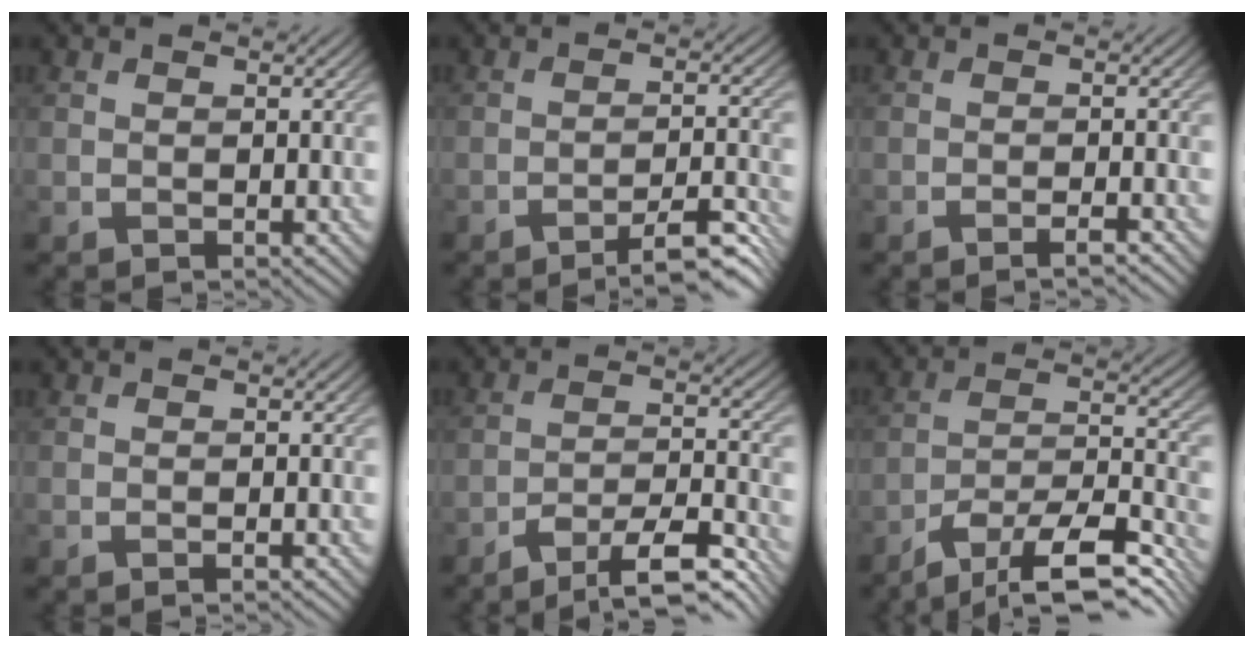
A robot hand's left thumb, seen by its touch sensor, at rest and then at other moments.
{"total": 6.1, "force": [-4.4, 0.9, 4.2], "torque": [-0.063, 0.013, -0.067]}
{"total": 2.2, "force": [-1.5, 0.2, 1.6], "torque": [-0.018, 0.007, -0.035]}
{"total": 0.6, "force": [-0.4, 0.0, 0.4], "torque": [-0.008, 0.001, -0.011]}
{"total": 8.8, "force": [-6.7, 1.9, 5.4], "torque": [-0.105, 0.004, -0.108]}
{"total": 14.0, "force": [-10.7, 3.6, 8.4], "torque": [-0.153, -0.007, -0.169]}